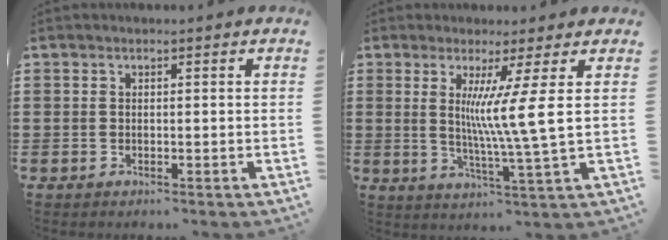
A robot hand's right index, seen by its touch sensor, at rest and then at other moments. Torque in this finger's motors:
{"motor_torque": [1.59, 0.00, 0.42, 0.21]}